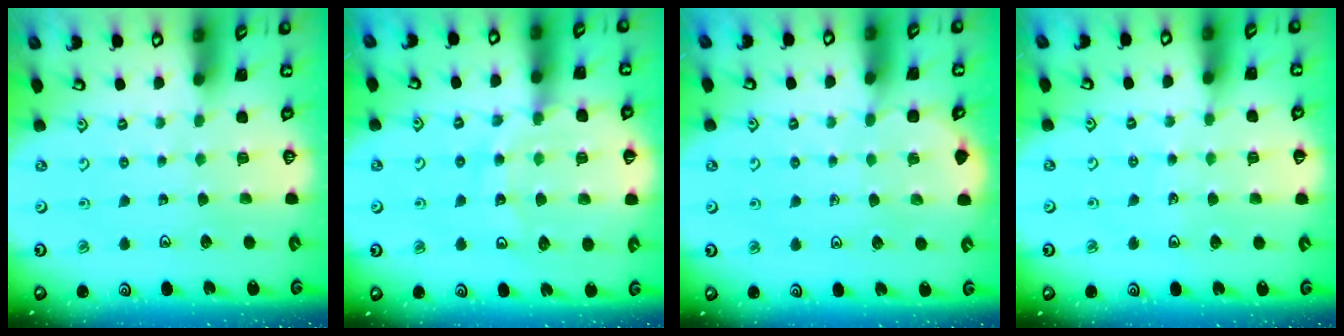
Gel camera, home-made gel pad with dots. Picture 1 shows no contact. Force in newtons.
{"total": 12.9, "press": 12.4, "slide": 3.3}
{"total": 3.9, "press": 3.8, "slide": 0.4}
{"total": 3.7, "press": 3.2, "slide": 1.9}